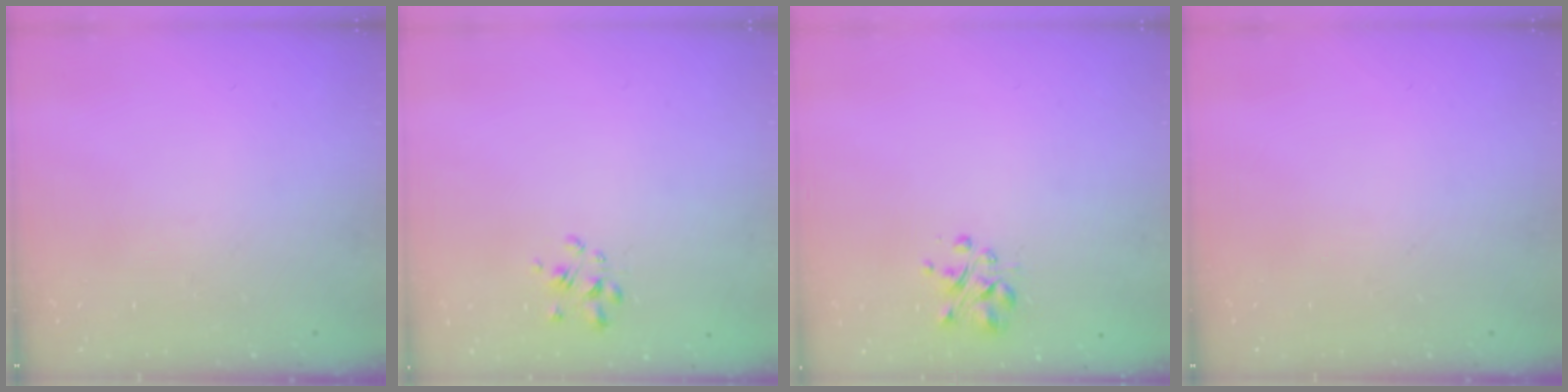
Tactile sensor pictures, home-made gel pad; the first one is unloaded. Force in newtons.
{"total": 1.7, "press": 1.5, "slide": 0.7}
{"total": 2.2, "press": 2.2, "slide": 0.3}
{"total": 0.0}